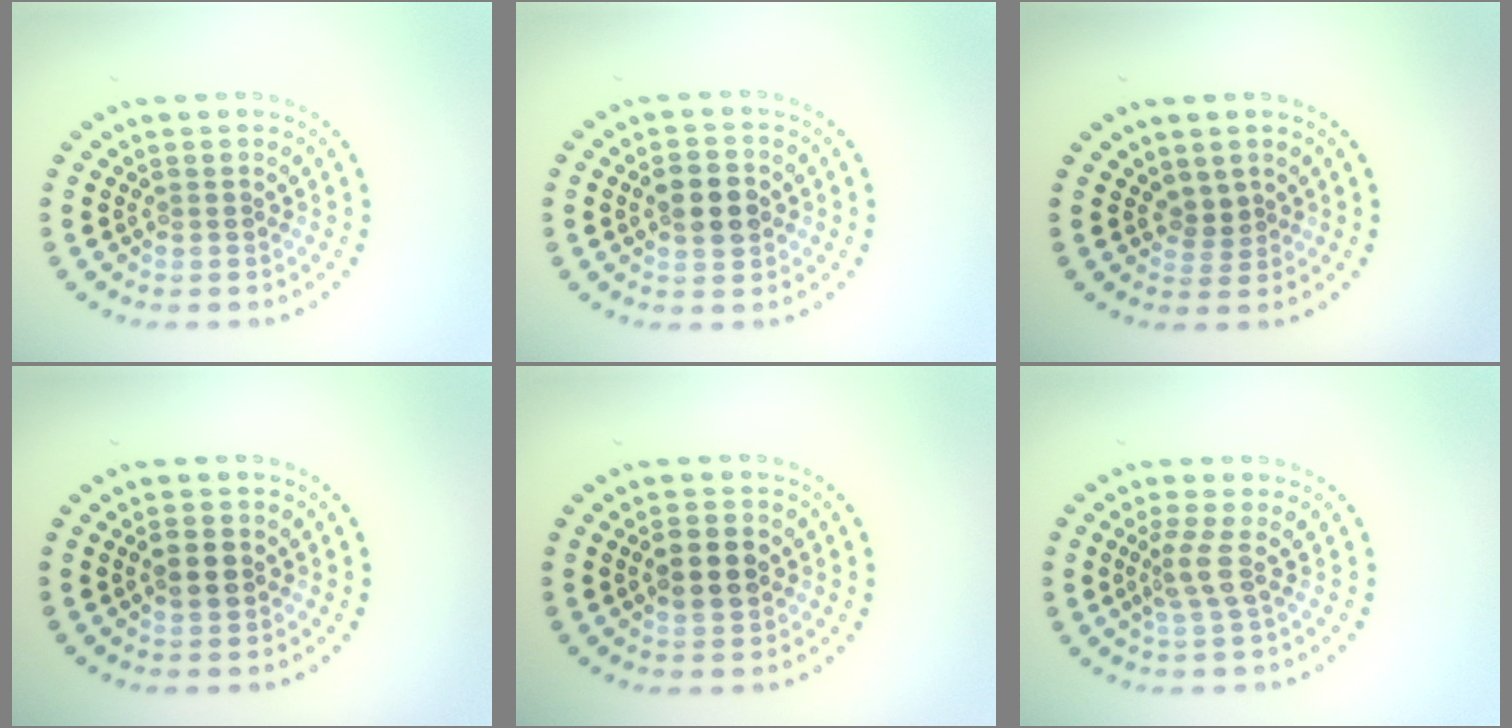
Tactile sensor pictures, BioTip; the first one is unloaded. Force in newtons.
{"total": 3.8, "press": 3.8, "slide": 0.1}
{"total": 1.4, "press": 1.1, "slide": 0.9}
{"total": 2.3, "press": 2.3, "slide": 0.1}
{"total": 3.1, "press": 3.1, "slide": 0.2}
{"total": 2.3, "press": 1.6, "slide": 1.6}